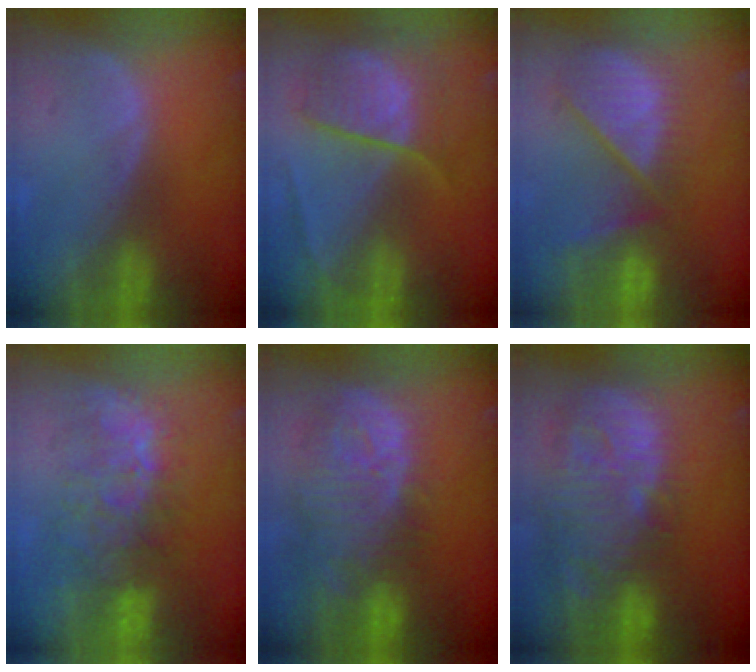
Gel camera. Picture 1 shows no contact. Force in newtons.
{"total": 7.9, "press": 7.9, "slide": 0.6}
{"total": 10.3, "press": 9.6, "slide": 3.7}
{"total": 9.3, "press": 8.4, "slide": 4.1}
{"total": 12.9, "press": 11.3, "slide": 6.2}
{"total": 14.4, "press": 12.5, "slide": 7.0}